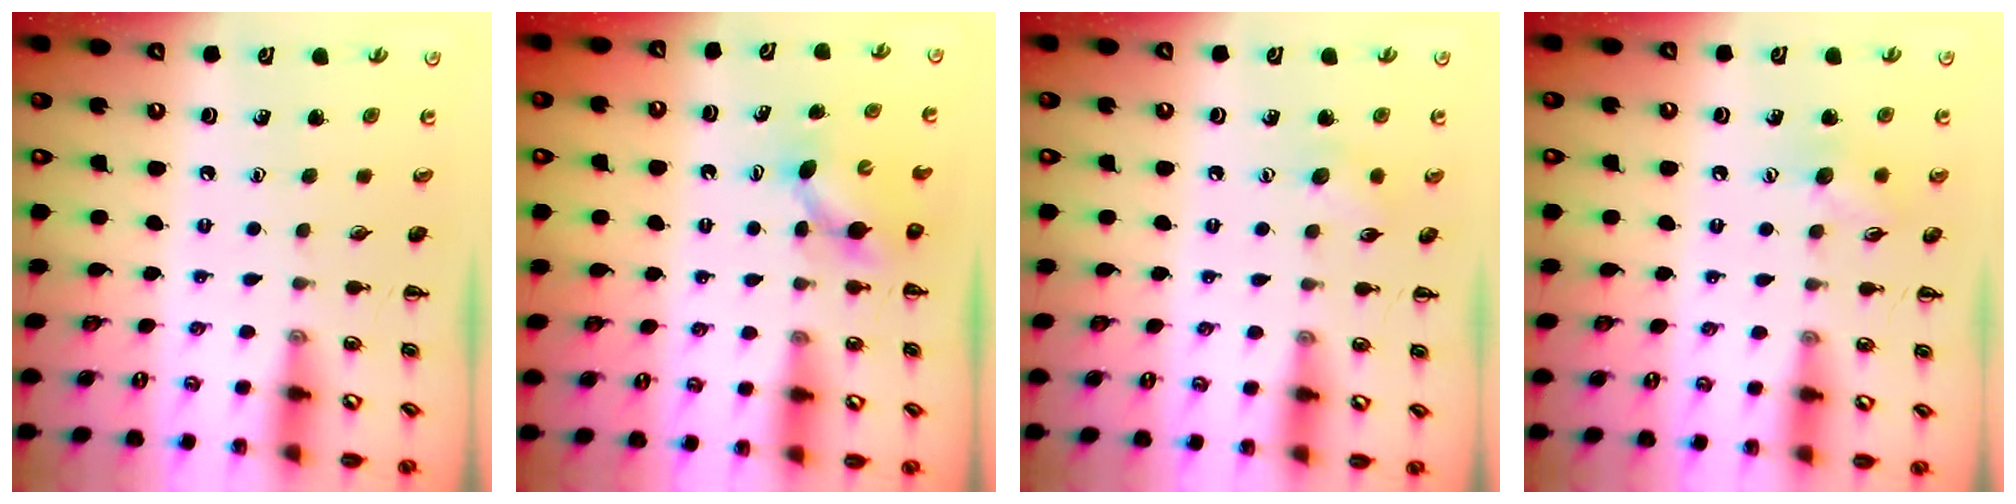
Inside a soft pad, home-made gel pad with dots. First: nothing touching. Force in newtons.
{"total": 4.3, "press": 4.2, "slide": 0.9}
{"total": 5.9, "press": 5.7, "slide": 1.5}
{"total": 6.5, "press": 6.5, "slide": 0.7}